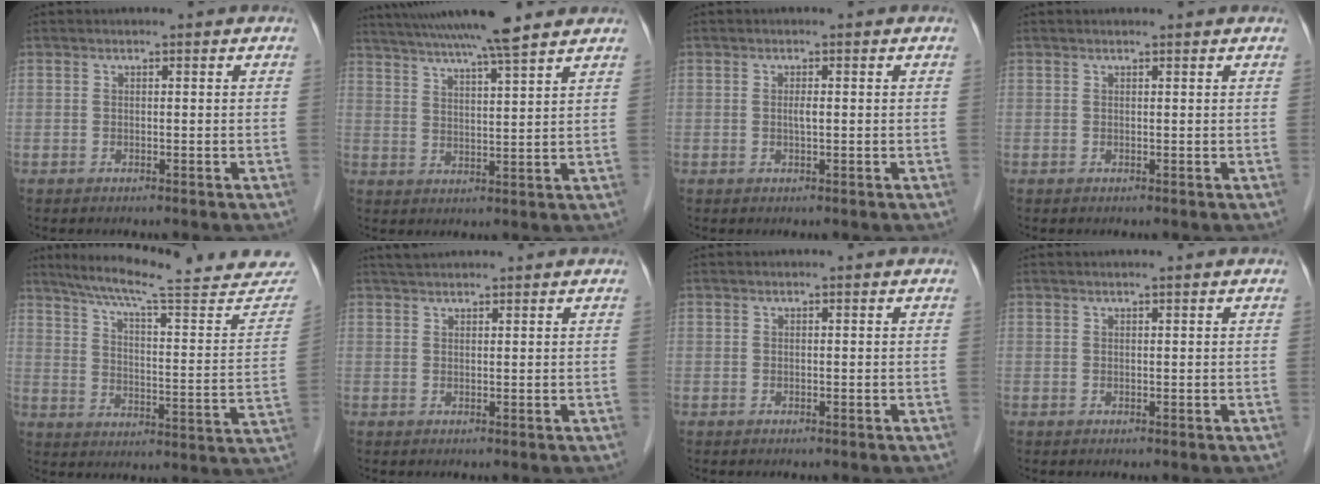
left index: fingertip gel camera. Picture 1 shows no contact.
{"total": 14.4, "force": [12.5, -0.3, 7.2], "torque": [-0.130, 0.024, 0.186]}
{"total": 1.0, "force": [-0.1, 0.1, 1.0], "torque": [-0.020, -0.003, -0.002]}
{"total": 1.3, "force": [1.2, 0.0, 0.4], "torque": [-0.010, 0.008, 0.015]}
{"total": 25.4, "force": [22.6, 2.1, 11.4], "torque": [-0.165, -0.048, 0.288]}
{"total": 3.2, "force": [2.9, 0.3, 1.1], "torque": [-0.018, 0.028, 0.052]}
{"total": 0.0}
{"total": 0.8, "force": [0.6, -0.1, 0.5], "torque": [-0.009, 0.003, 0.013]}